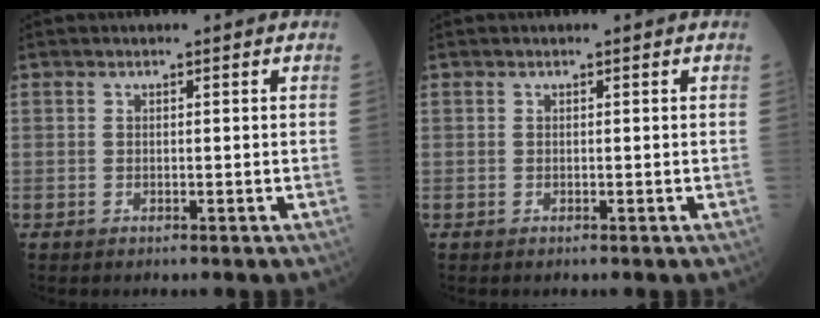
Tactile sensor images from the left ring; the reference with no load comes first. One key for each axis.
{"total": 0.0}